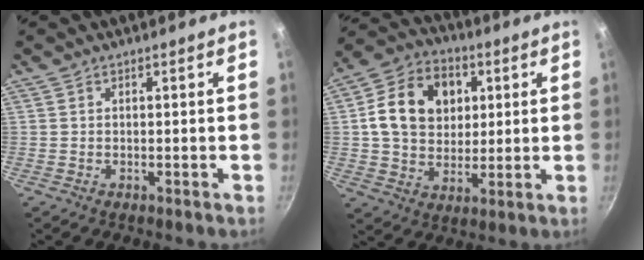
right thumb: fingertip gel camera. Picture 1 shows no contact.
{"total": 15.6, "force": [3.4, 12.3, 9.0], "torque": [-0.132, 0.009, 0.049]}